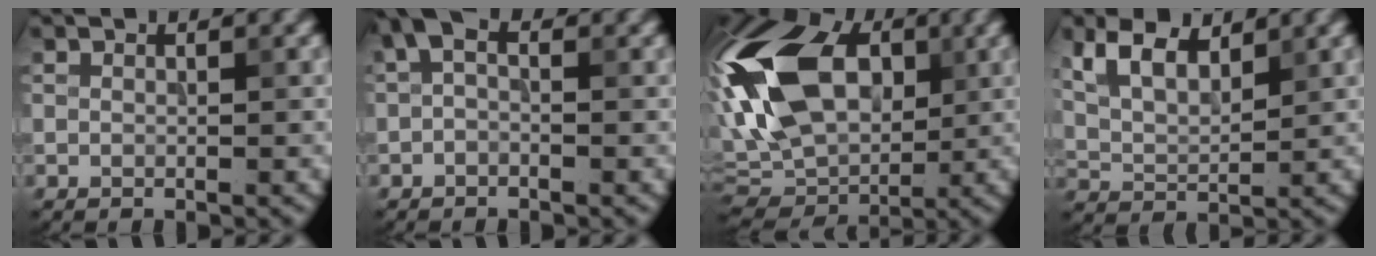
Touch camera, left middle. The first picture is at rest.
{"total": 1.9, "force": [-0.1, 1.0, 1.6], "torque": [-0.033, 0.008, -0.010]}
{"total": 14.4, "force": [2.1, 9.4, 10.7], "torque": [-0.221, 0.028, 0.016]}
{"total": 5.3, "force": [3.2, 2.5, 3.5], "torque": [-0.078, 0.010, 0.057]}